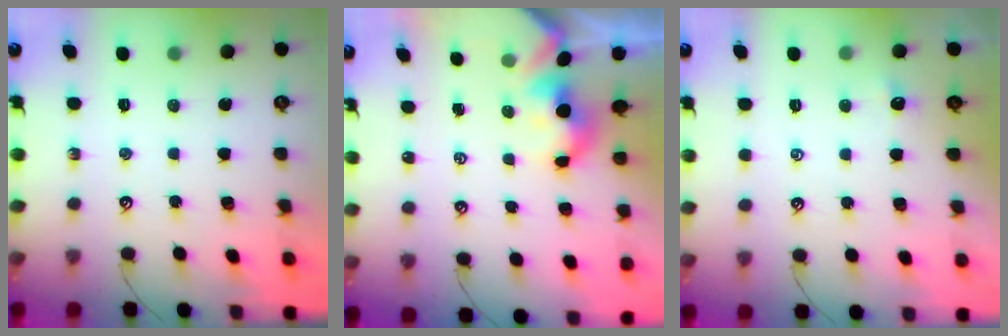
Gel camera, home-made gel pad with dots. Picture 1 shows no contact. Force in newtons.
{"total": 1.6, "press": 1.6, "slide": 0.2}
{"total": 3.0, "press": 2.9, "slide": 0.3}